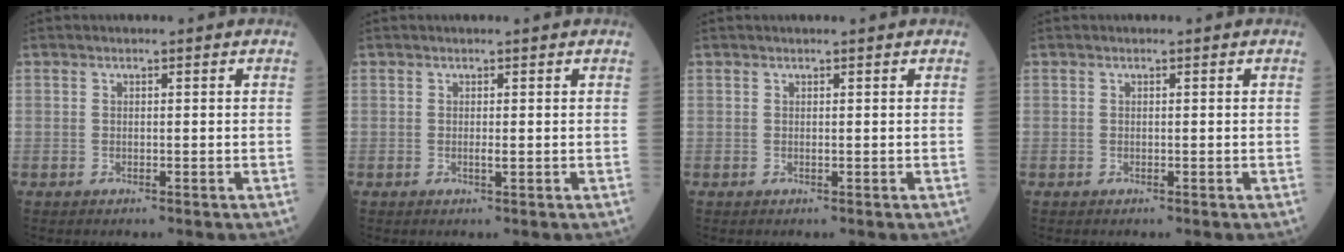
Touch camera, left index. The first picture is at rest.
{"total": 0.9, "force": [0.1, 0.0, 0.9], "torque": [-0.018, 0.000, 0.002]}
{"total": 0.6, "force": [0.3, 0.0, 0.5], "torque": [-0.009, 0.004, 0.005]}
{"total": 0.0}